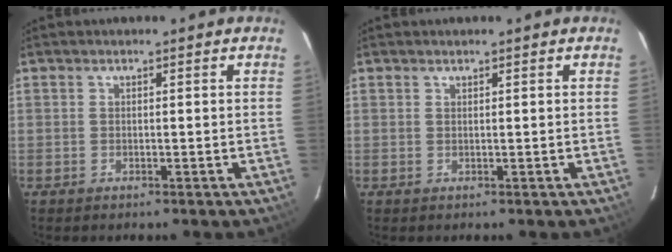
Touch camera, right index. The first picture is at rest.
{"total": 0.0}